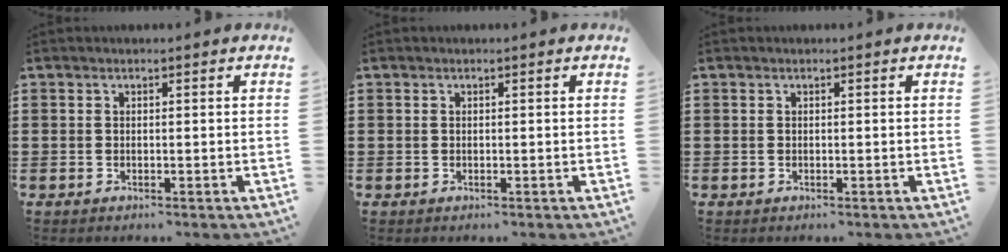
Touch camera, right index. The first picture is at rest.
{"total": 0.0}
{"total": 0.0}